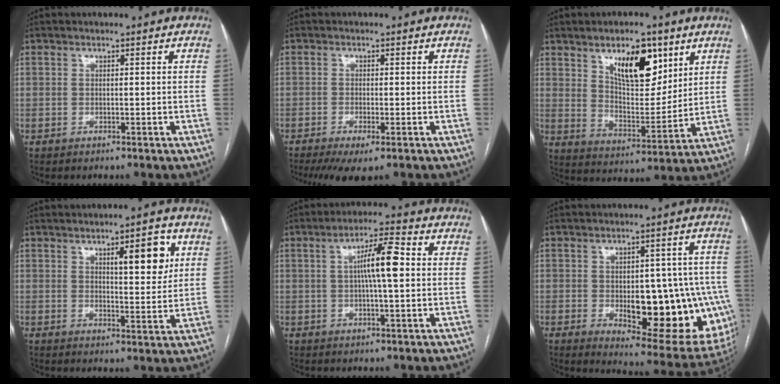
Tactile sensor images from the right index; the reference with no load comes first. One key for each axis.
{"total": 4.9, "fx": -3.0, "fy": 1.0, "fz": 3.7, "tx": -0.059, "ty": -0.013, "tz": -0.048}
{"total": 12.2, "fx": 6.6, "fy": 4.8, "fz": 9.1, "tx": -0.147, "ty": 0.000, "tz": 0.119}
{"total": 7.6, "fx": 3.1, "fy": 2.0, "fz": 6.7, "tx": -0.092, "ty": 0.000, "tz": 0.044}
{"total": 7.4, "fx": 0.9, "fy": 0.7, "fz": 7.3, "tx": -0.129, "ty": 0.014, "tz": 0.010}
{"total": 20.1, "fx": -4.3, "fy": 8.1, "fz": 17.9, "tx": -0.149, "ty": 0.016, "tz": -0.027}